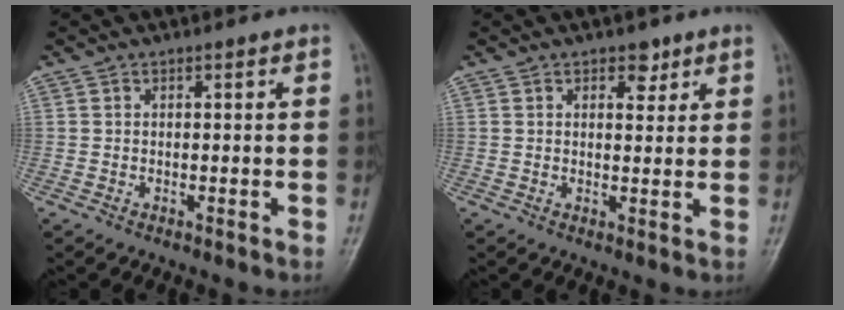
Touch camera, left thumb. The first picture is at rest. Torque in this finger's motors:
{"motor_torque": [0.05, 0.06, -0.43, -0.11, -0.03]}